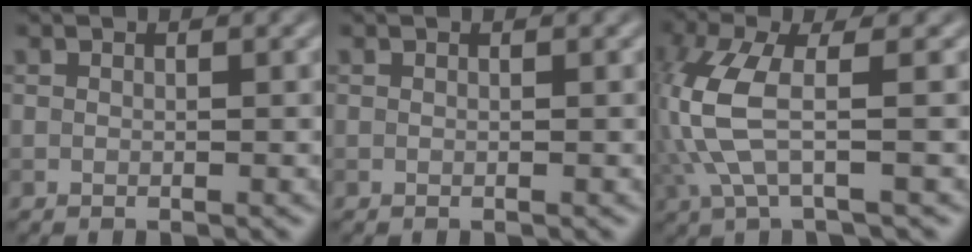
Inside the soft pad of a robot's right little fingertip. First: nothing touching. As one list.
[{"total": 0.0}, {"total": 5.9, "force": [-0.3, 1.7, 5.6], "torque": [-0.152, 0.002, -0.003]}]